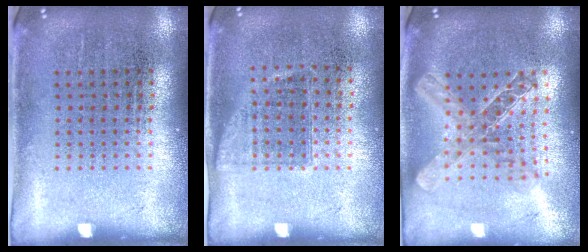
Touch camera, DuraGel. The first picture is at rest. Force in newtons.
{"total": 0.9, "press": 0.8, "slide": 0.5}
{"total": 2.0, "press": 1.7, "slide": 1.1}